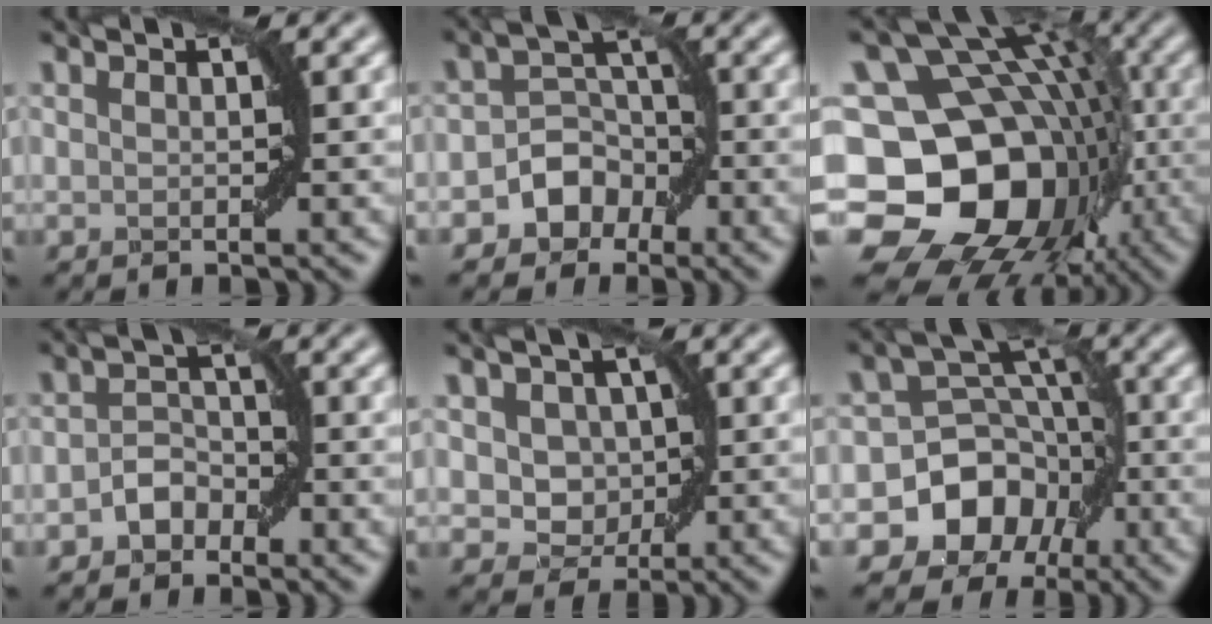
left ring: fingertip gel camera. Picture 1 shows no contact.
{"total": 3.7, "force": [-1.9, 2.8, 1.4], "torque": [0.004, 0.014, -0.040]}
{"total": 21.3, "force": [-5.3, 17.7, 10.6], "torque": [-0.142, -0.004, -0.121]}
{"total": 2.3, "force": [-1.4, 1.6, 1.0], "torque": [-0.014, 0.011, -0.025]}
{"total": 3.7, "force": [0.5, 3.0, 2.0], "torque": [-0.027, 0.004, -0.001]}
{"total": 8.1, "force": [-3.5, 6.8, 2.8], "torque": [-0.027, 0.013, -0.087]}